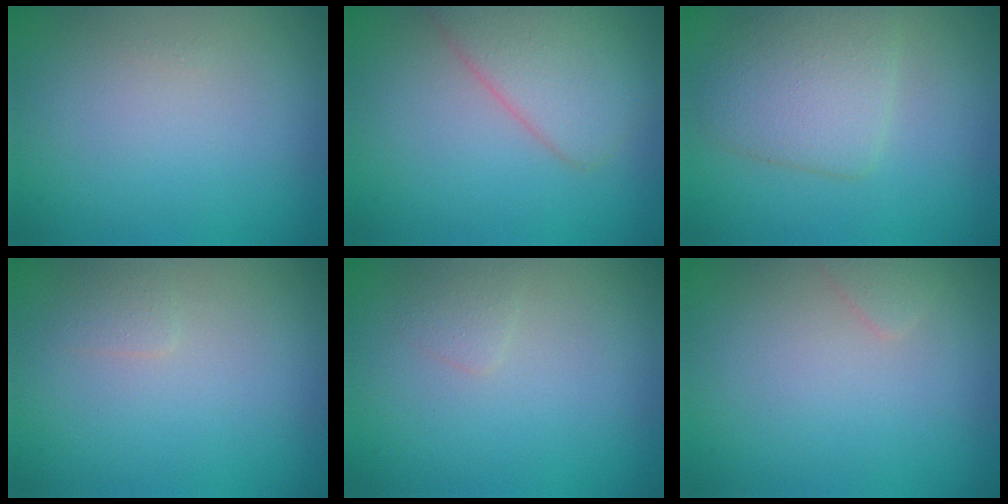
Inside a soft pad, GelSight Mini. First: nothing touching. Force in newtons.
{"total": 4.2, "press": 4.2, "slide": 0.1}
{"total": 4.0, "press": 4.0, "slide": 0.1}
{"total": 0.7, "press": 0.7, "slide": 0.1}
{"total": 0.8, "press": 0.8, "slide": 0.1}
{"total": 0.9, "press": 0.9, "slide": 0.1}